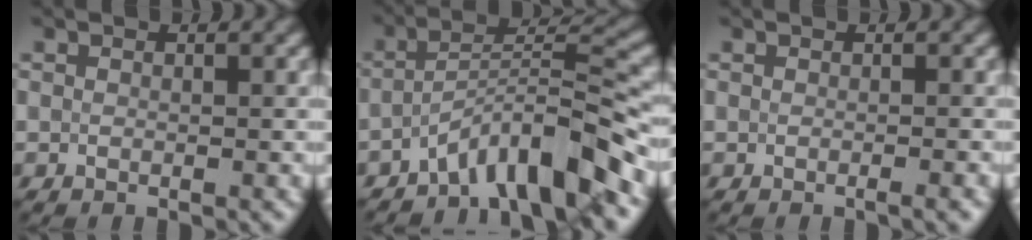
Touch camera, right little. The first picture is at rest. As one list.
[{"total": 7.5, "force": [-5.5, 1.1, 5.0], "torque": [-0.079, 0.014, -0.101]}, {"total": 1.3, "force": [-0.6, 0.4, 1.1], "torque": [-0.010, -0.002, -0.015]}]